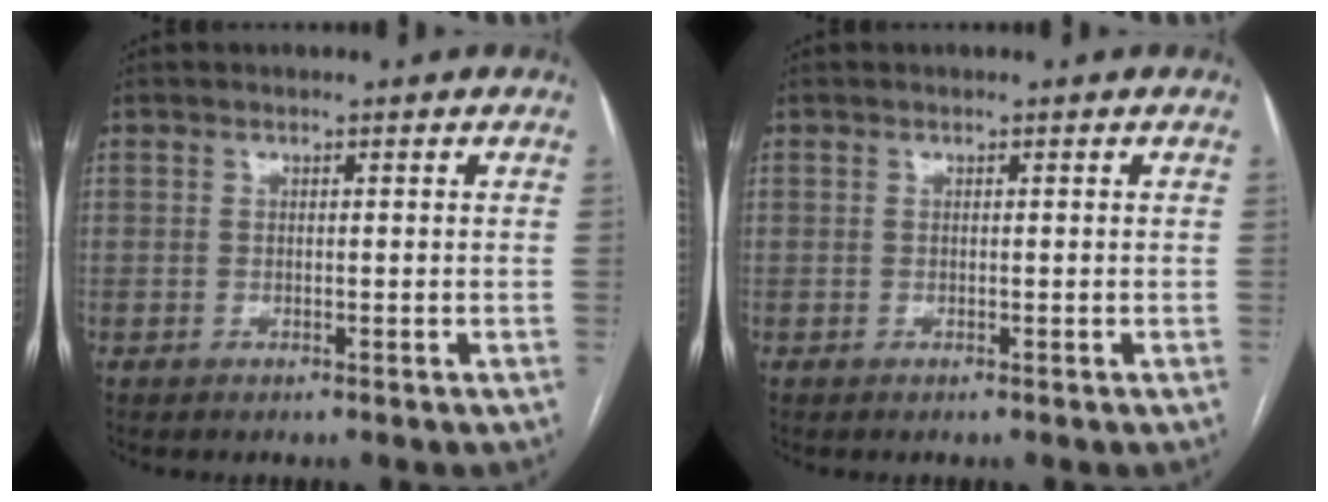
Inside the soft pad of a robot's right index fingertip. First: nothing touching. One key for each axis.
{"total": 0.0}